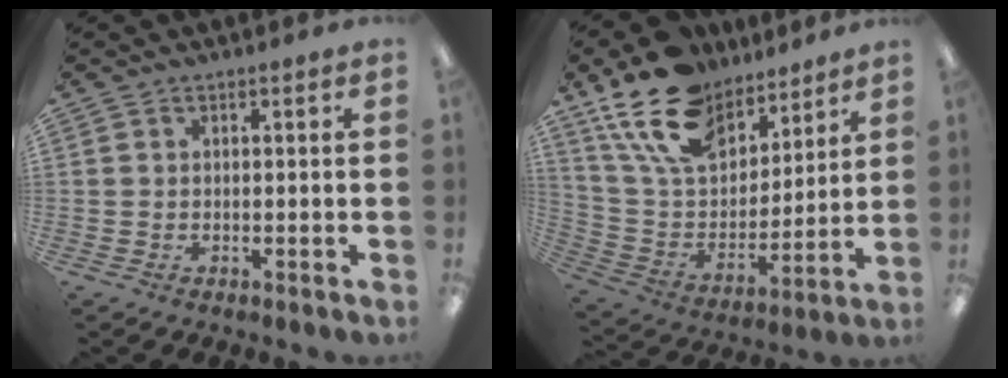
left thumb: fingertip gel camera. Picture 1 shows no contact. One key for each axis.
{"total": 19.2, "fx": 13.5, "fy": 10.7, "fz": 8.6, "tx": -0.178, "ty": -0.069, "tz": 0.251}